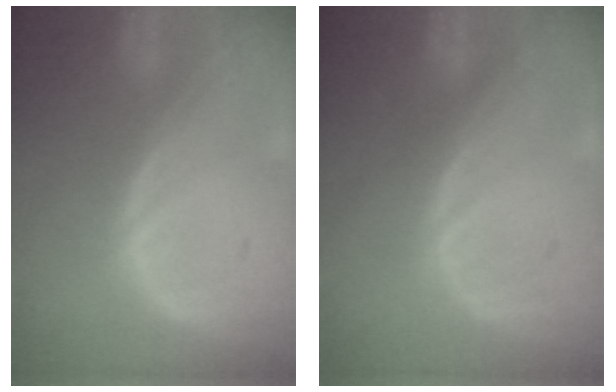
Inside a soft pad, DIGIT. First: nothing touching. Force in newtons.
{"total": 0.0}